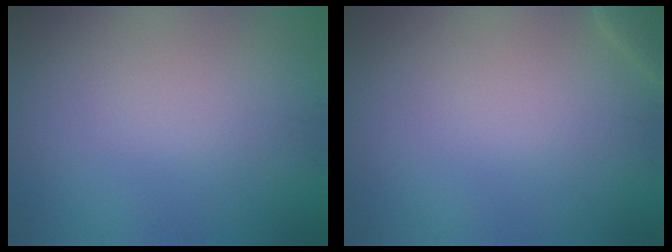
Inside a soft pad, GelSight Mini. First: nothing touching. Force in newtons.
{"total": 1.1, "press": 1.1, "slide": 0.1}